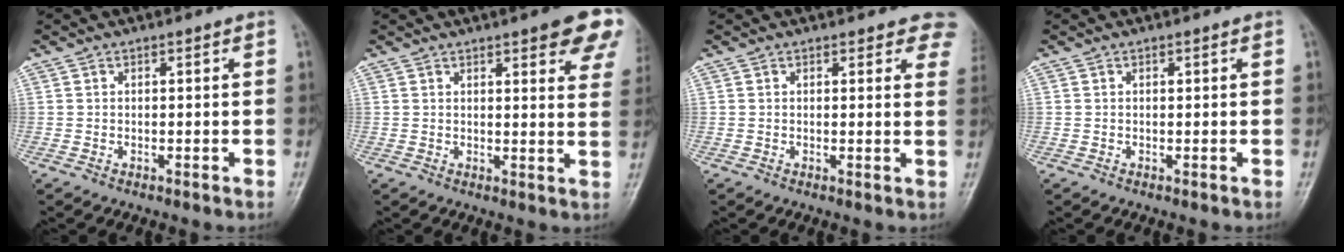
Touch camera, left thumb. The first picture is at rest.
{"total": 11.8, "force": [7.0, 3.3, 8.8], "torque": [-0.076, -0.025, 0.075]}
{"total": 5.9, "force": [4.8, 2.4, 2.5], "torque": [0.012, -0.016, 0.037]}
{"total": 0.0}